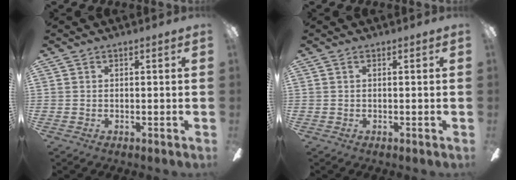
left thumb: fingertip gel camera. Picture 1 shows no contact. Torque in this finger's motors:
{"motor_torque": [0.00, 0.00, 0.04, -0.04, 0.00]}